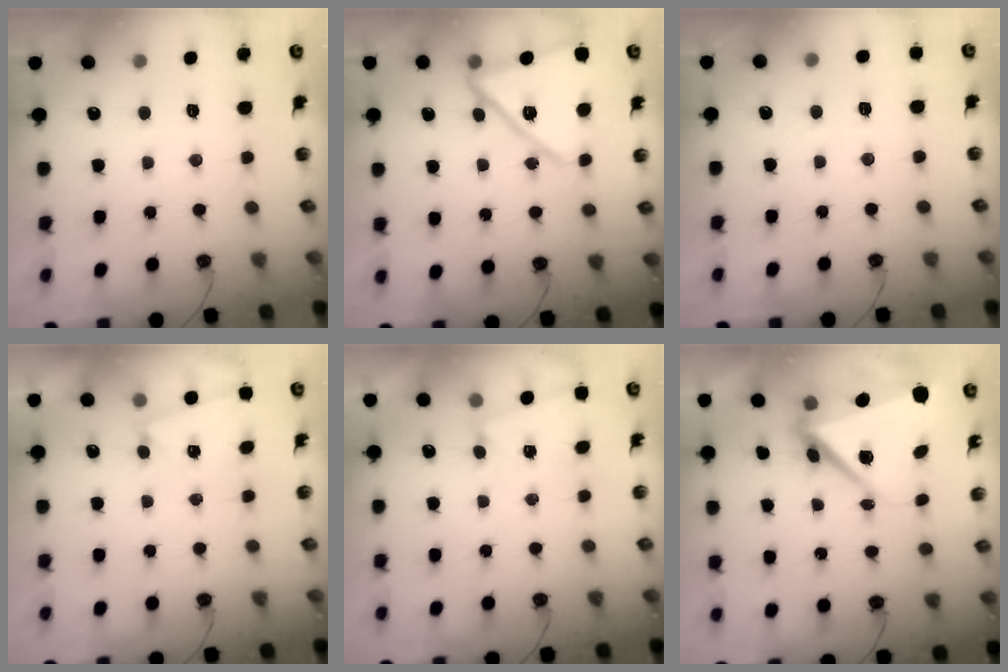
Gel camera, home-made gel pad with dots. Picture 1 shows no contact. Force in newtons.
{"total": 15.0, "press": 14.9, "slide": 1.3}
{"total": 1.6, "press": 1.5, "slide": 0.5}
{"total": 2.7, "press": 1.7, "slide": 2.1}
{"total": 2.1, "press": 0.8, "slide": 1.9}
{"total": 10.8, "press": 10.7, "slide": 1.2}